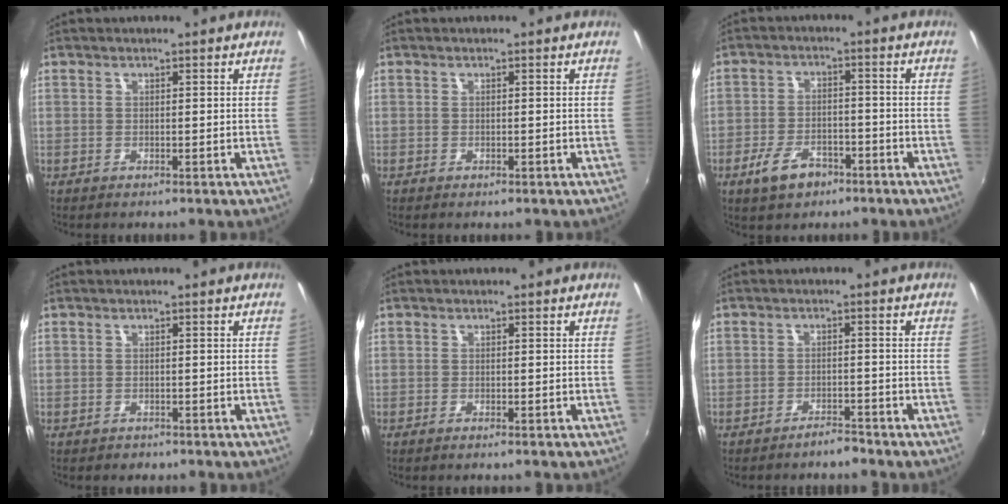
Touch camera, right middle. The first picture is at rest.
{"total": 0.0}
{"total": 7.0, "force": [-4.4, 3.7, 4.1], "torque": [-0.094, 0.003, -0.072]}
{"total": 1.1, "force": [-0.8, 0.8, 0.1], "torque": [-0.007, -0.003, -0.010]}
{"total": 0.7, "force": [-0.6, 0.0, 0.4], "torque": [-0.009, -0.001, -0.010]}
{"total": 2.5, "force": [-2.3, 0.4, 0.7], "torque": [-0.020, 0.001, -0.034]}